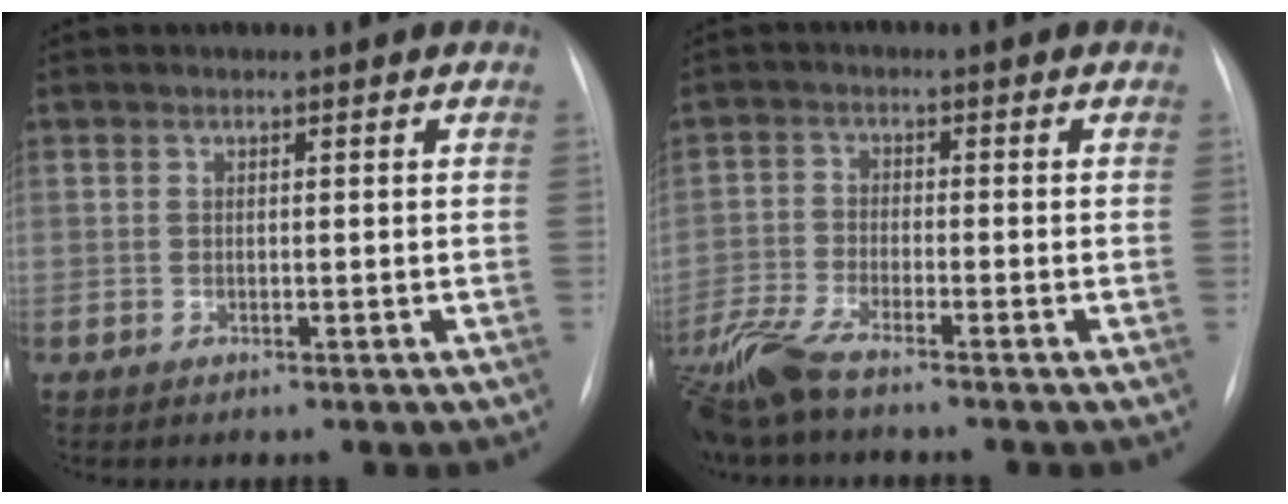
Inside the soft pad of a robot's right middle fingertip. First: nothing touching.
{"total": 7.7, "force": [-6.3, 0.8, 4.3], "torque": [-0.101, -0.021, -0.126]}